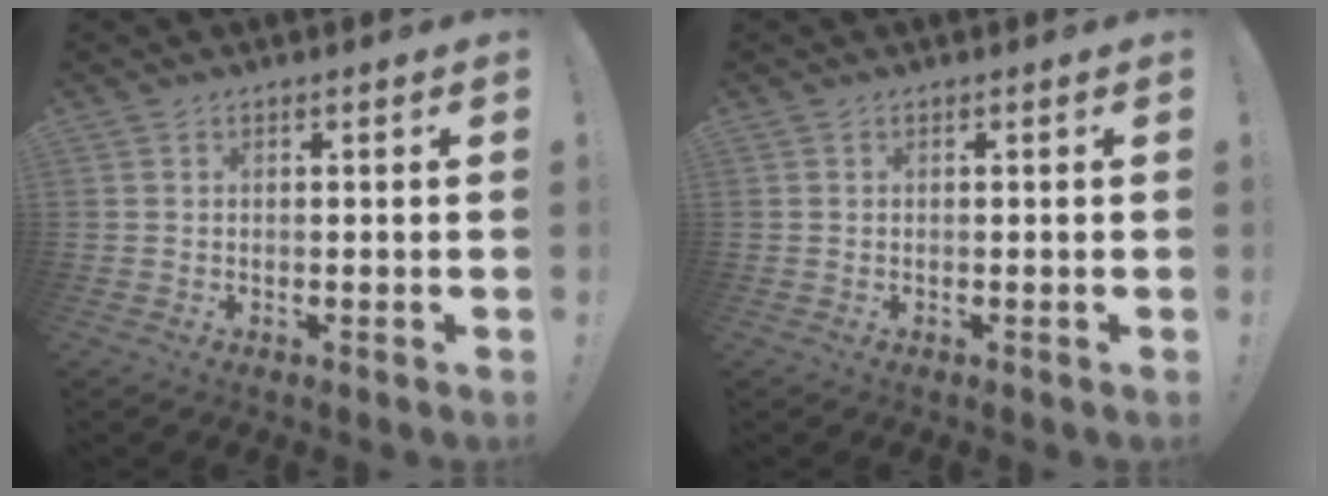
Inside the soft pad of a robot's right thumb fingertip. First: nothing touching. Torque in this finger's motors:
{"motor_torque": [-0.13, 0.13, 0.00, 0.00, 0.00]}